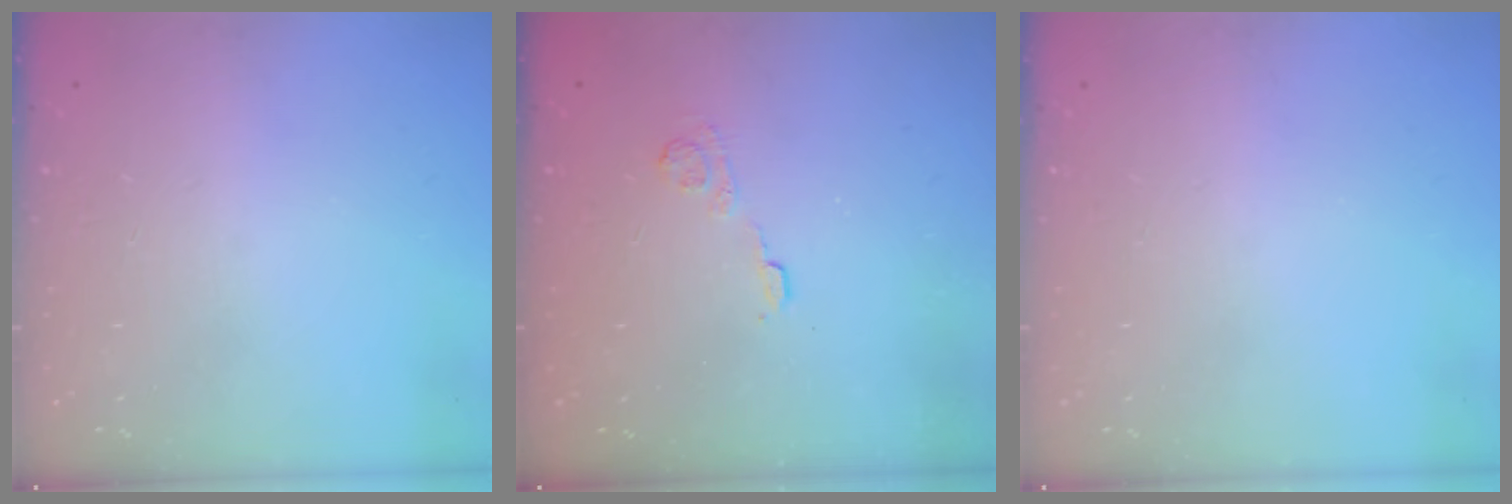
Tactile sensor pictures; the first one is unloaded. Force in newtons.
{"total": 3.5, "press": 3.2, "slide": 1.4}
{"total": 0.0}